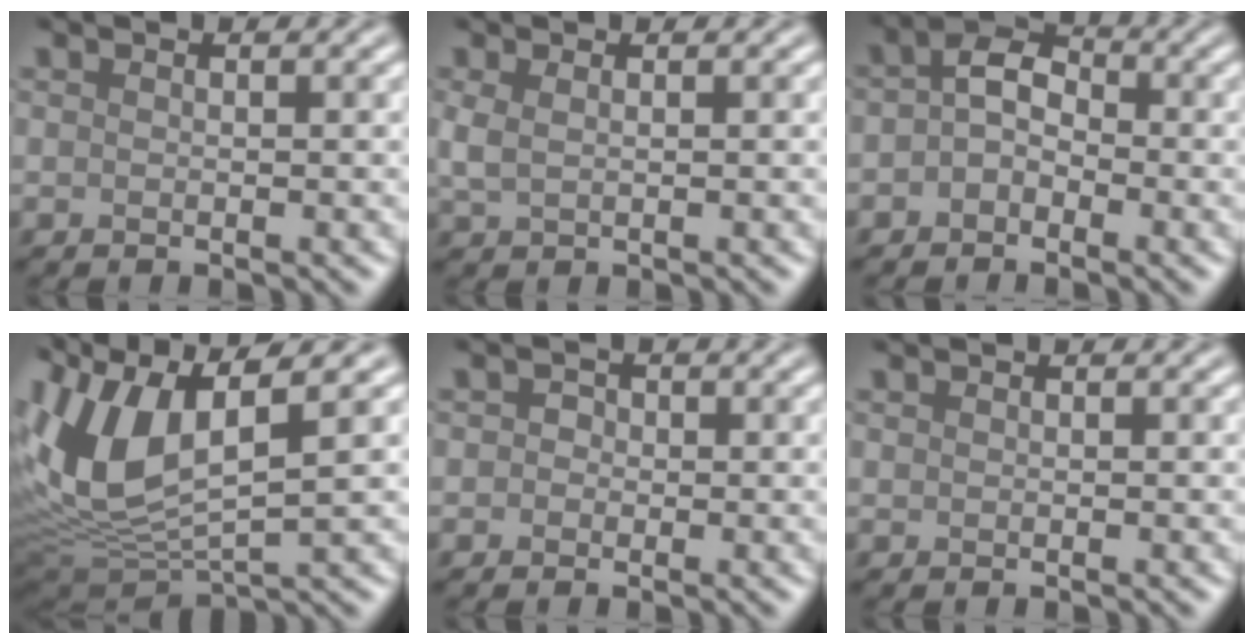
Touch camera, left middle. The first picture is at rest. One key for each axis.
{"total": 1.5, "fx": 0.3, "fy": 0.8, "fz": 1.2, "tx": -0.035, "ty": 0.000, "tz": 0.008}
{"total": 3.1, "fx": -0.9, "fy": 2.2, "fz": 2.0, "tx": -0.036, "ty": 0.007, "tz": -0.028}
{"total": 10.9, "fx": 2.2, "fy": 4.8, "fz": 9.6, "tx": -0.219, "ty": 0.000, "tz": 0.044}
{"total": 1.4, "fx": 0.1, "fy": 1.3, "fz": 0.5, "tx": 0.005, "ty": 0.001, "tz": -0.015}
{"total": 0.0}